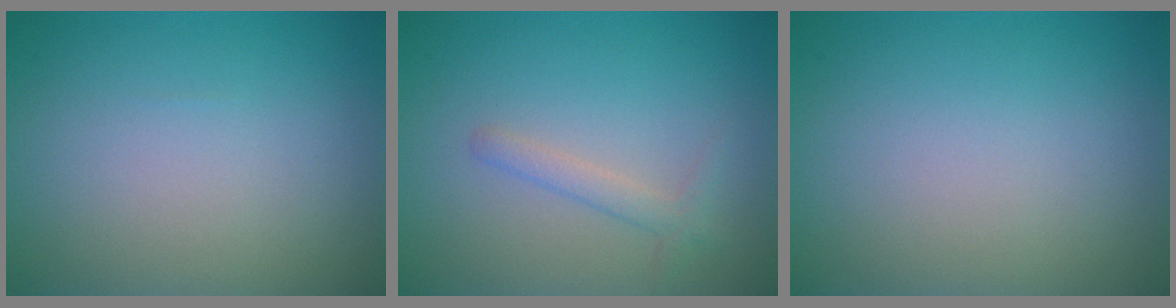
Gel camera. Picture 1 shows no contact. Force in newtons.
{"total": 1.6, "press": 1.6, "slide": 0.1}
{"total": 0.0}